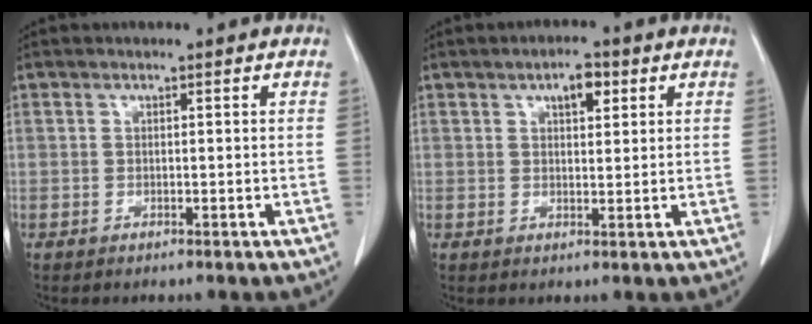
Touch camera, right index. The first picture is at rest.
{"total": 3.7, "force": [1.8, 1.5, 2.9], "torque": [-0.046, 0.003, 0.028]}